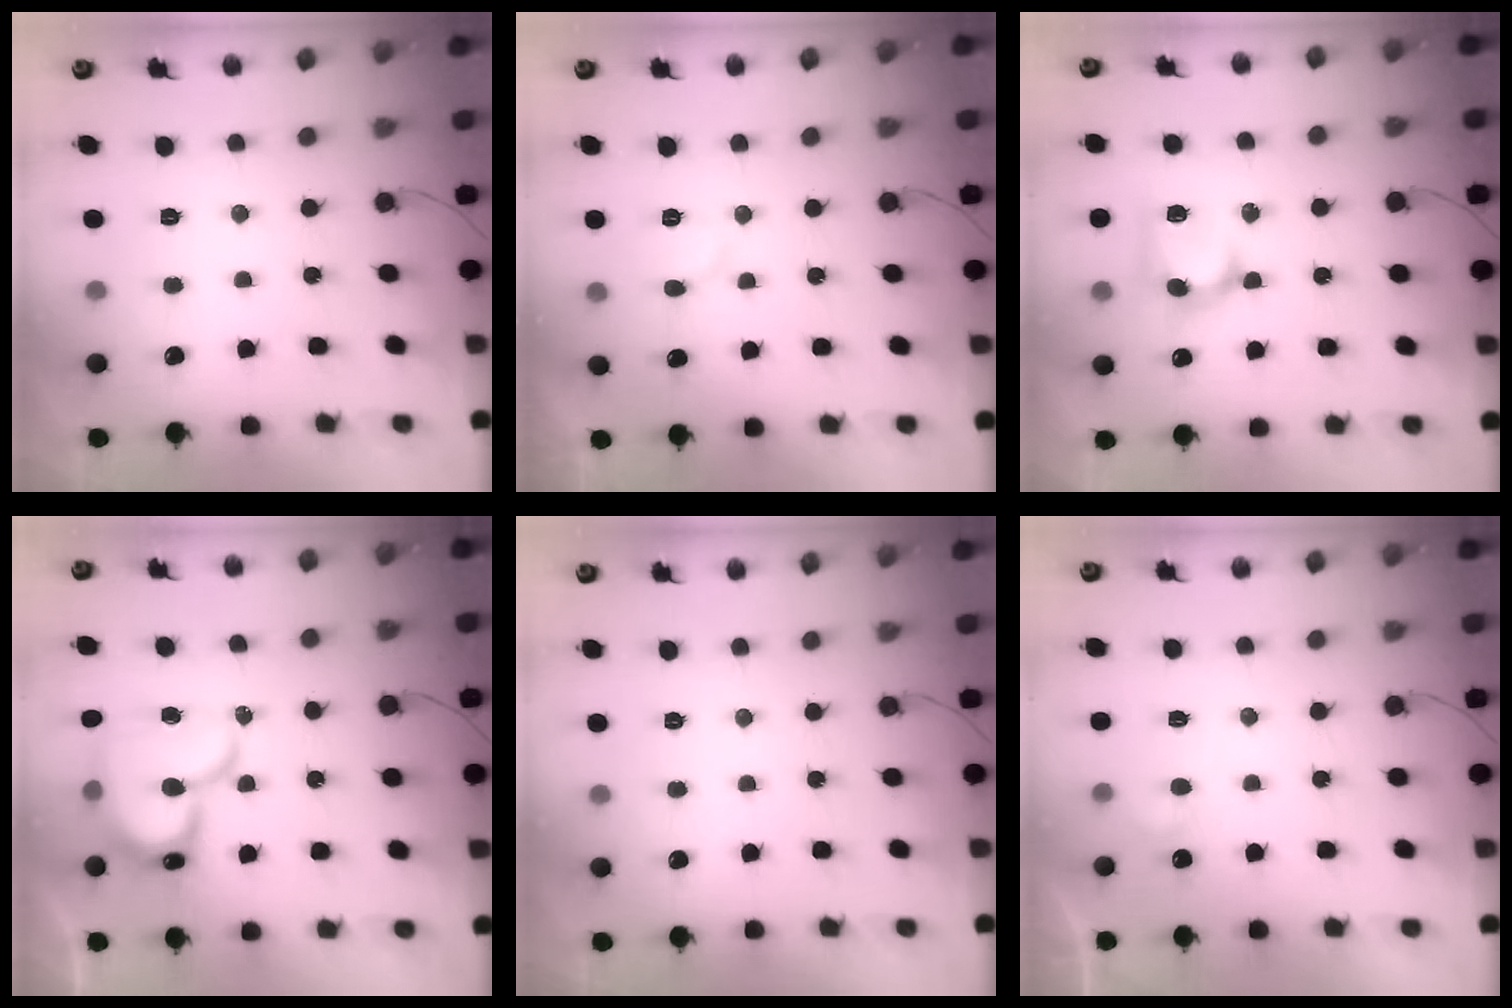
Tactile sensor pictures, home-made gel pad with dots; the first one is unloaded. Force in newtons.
{"total": 6.8, "press": 6.8, "slide": 0.5}
{"total": 10.3, "press": 10.3, "slide": 0.6}
{"total": 17.6, "press": 17.5, "slide": 1.0}
{"total": 0.0}
{"total": 3.7, "press": 3.6, "slide": 0.3}